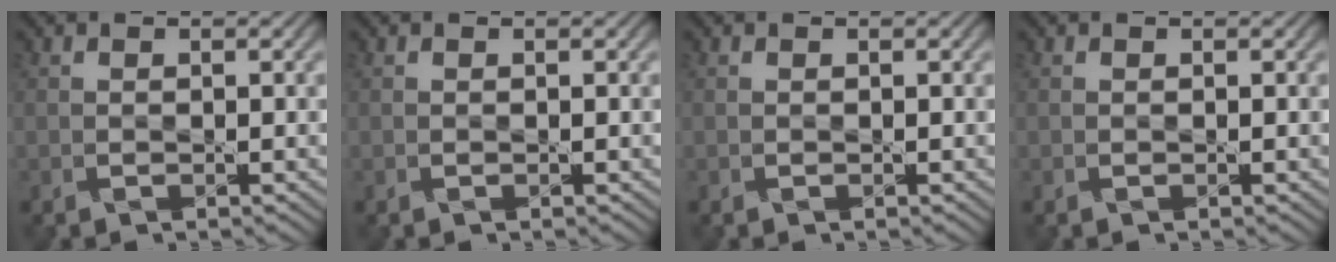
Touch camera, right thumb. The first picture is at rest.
{"total": 0.0}
{"total": 0.0}
{"total": 0.0}